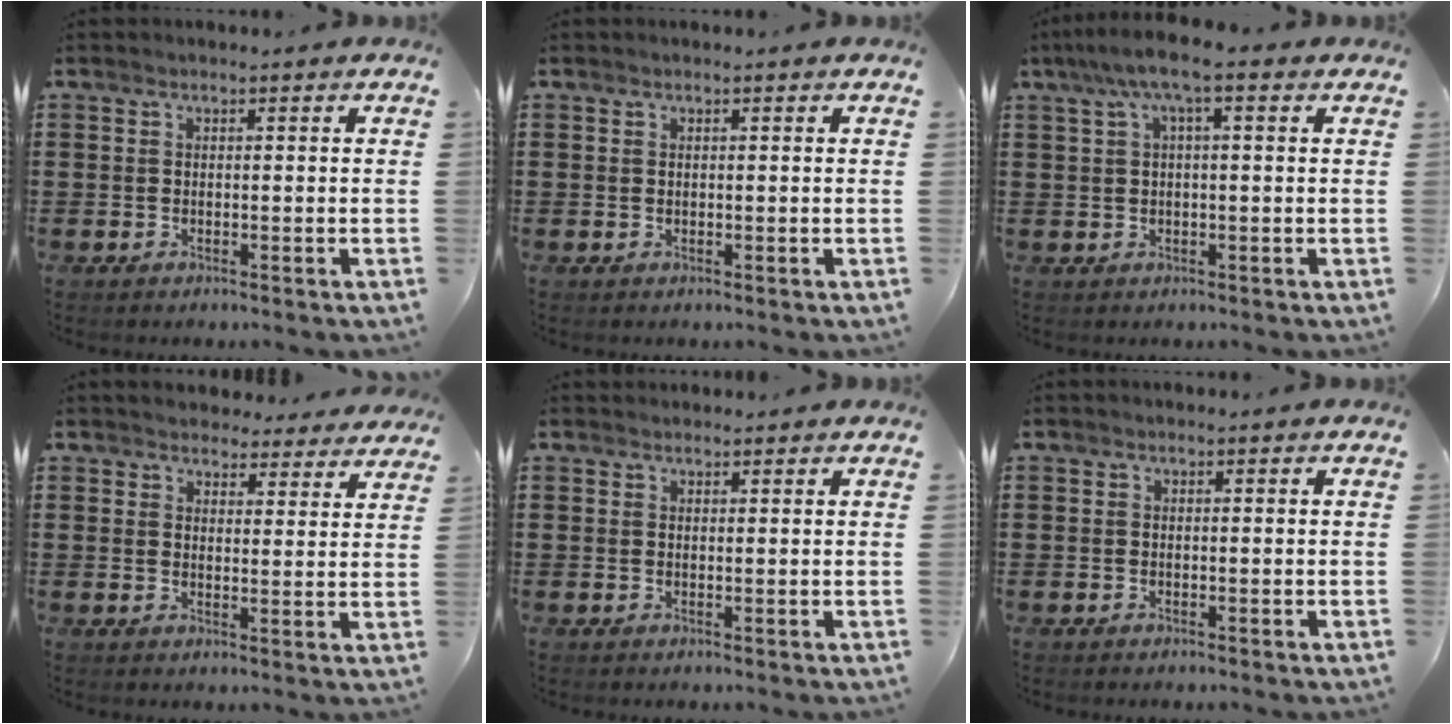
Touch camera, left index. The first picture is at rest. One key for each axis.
{"total": 0.0}
{"total": 4.9, "fx": 1.5, "fy": 0.8, "fz": 4.6, "tx": -0.097, "ty": 0.004, "tz": 0.021}
{"total": 3.8, "fx": 3.7, "fy": 0.7, "fz": 0.1, "tx": -0.008, "ty": -0.016, "tz": 0.067}
{"total": 0.9, "fx": 0.9, "fy": 0.2, "fz": 0.1, "tx": -0.003, "ty": 0.001, "tz": 0.018}
{"total": 0.0}